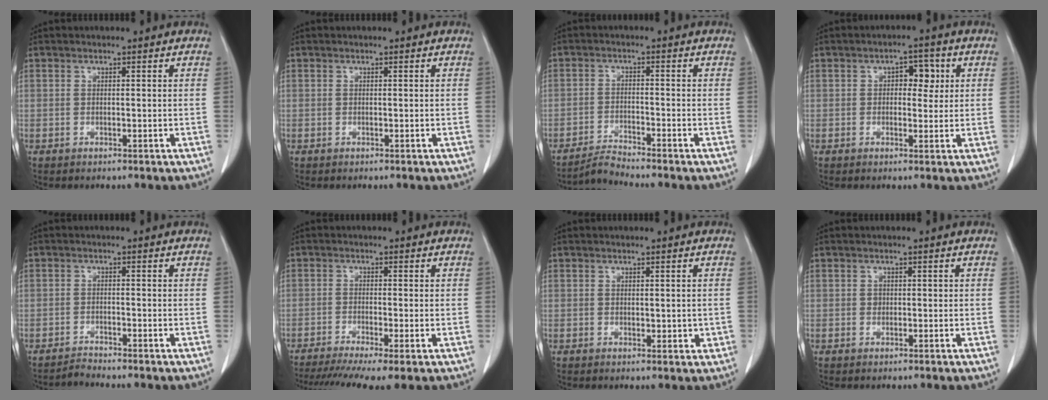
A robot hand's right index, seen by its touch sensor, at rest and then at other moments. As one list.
[{"total": 0.0}, {"total": 3.6, "force": [-3.3, -1.4, 0.0], "torque": [-0.007, -0.021, -0.064]}, {"total": 4.1, "force": [1.1, 2.3, 3.2], "torque": [-0.040, 0.011, 0.014]}, {"total": 1.9, "force": [-1.7, -0.7, -0.3], "torque": [0.005, -0.011, -0.034]}, {"total": 9.5, "force": [-6.8, 0.9, 6.6], "torque": [-0.108, -0.013, -0.109]}, {"total": 1.7, "force": [0.1, 1.0, 1.4], "torque": [-0.015, -0.005, 0.006]}, {"total": 0.8, "force": [0.1, 0.7, 0.4], "torque": [-0.005, 0.003, 0.001]}]